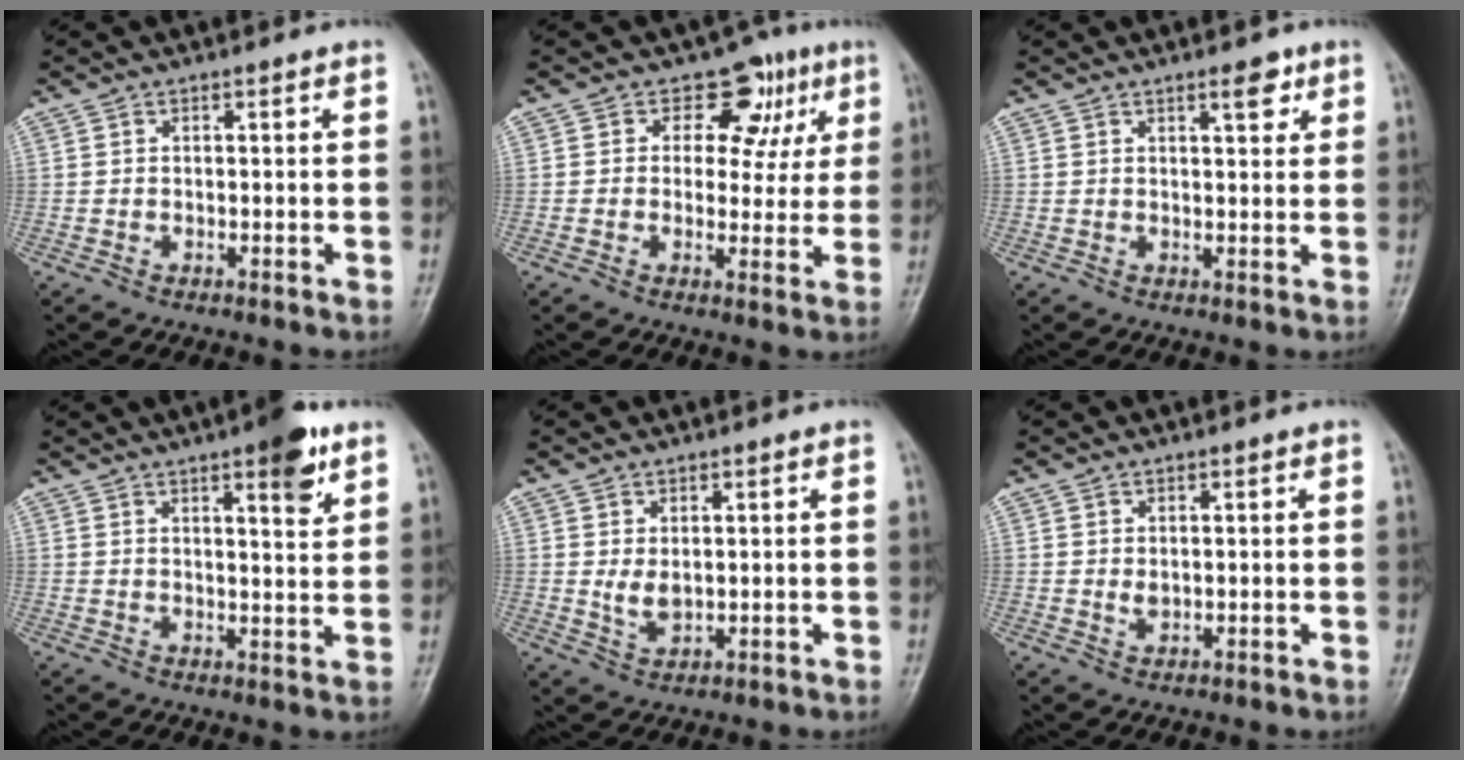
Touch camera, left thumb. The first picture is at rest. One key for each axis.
{"total": 9.2, "fx": 3.9, "fy": 7.0, "fz": 4.5, "tx": -0.001, "ty": -0.003, "tz": 0.046}
{"total": 3.7, "fx": 2.2, "fy": 1.5, "fz": 2.5, "tx": -0.021, "ty": -0.010, "tz": 0.029}
{"total": 7.7, "fx": 4.5, "fy": 2.0, "fz": 5.9, "tx": -0.070, "ty": -0.022, "tz": 0.059}
{"total": 3.4, "fx": 0.7, "fy": 2.1, "fz": 2.6, "tx": -0.038, "ty": -0.012, "tz": 0.019}
{"total": 1.6, "fx": 0.4, "fy": 1.1, "fz": 1.1, "tx": -0.014, "ty": -0.005, "tz": 0.010}